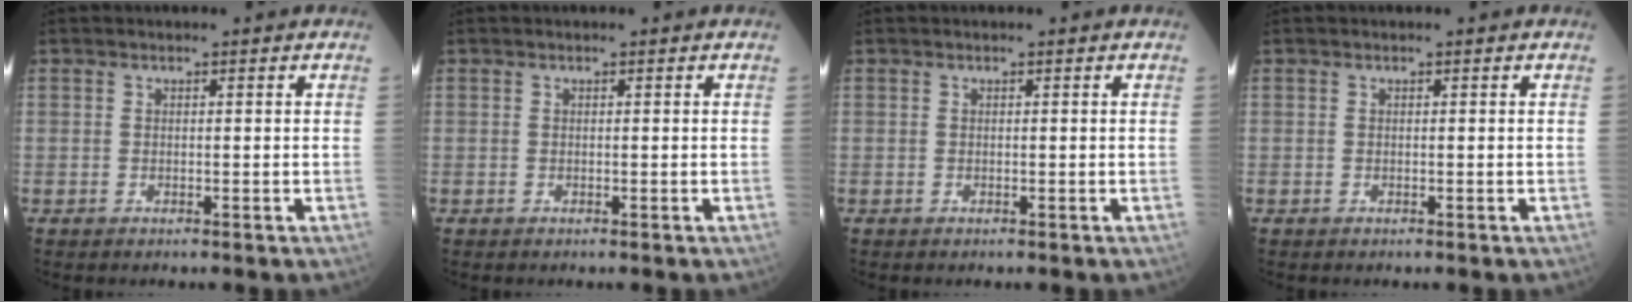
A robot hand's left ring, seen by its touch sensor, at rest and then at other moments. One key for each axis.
{"total": 0.0}
{"total": 0.0}
{"total": 0.0}